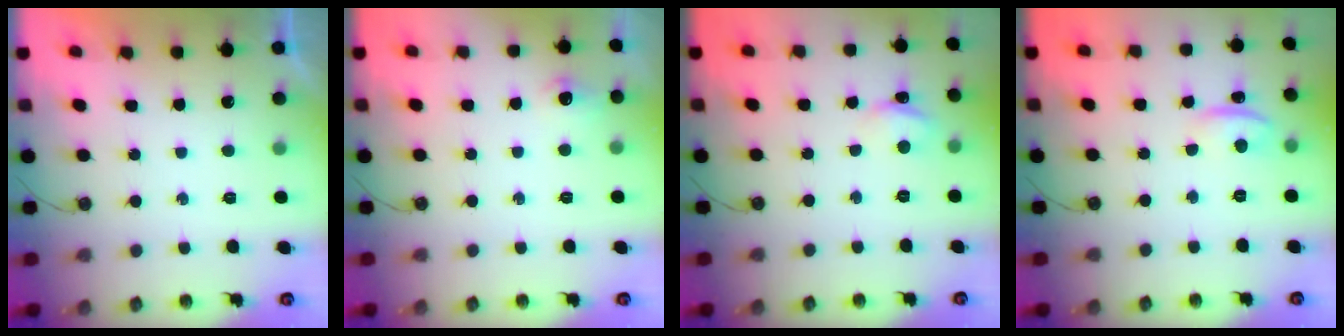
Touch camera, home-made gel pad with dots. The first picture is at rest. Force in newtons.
{"total": 6.3, "press": 6.3, "slide": 0.8}
{"total": 3.1, "press": 3.0, "slide": 0.5}
{"total": 11.6, "press": 2.8, "slide": 11.2}